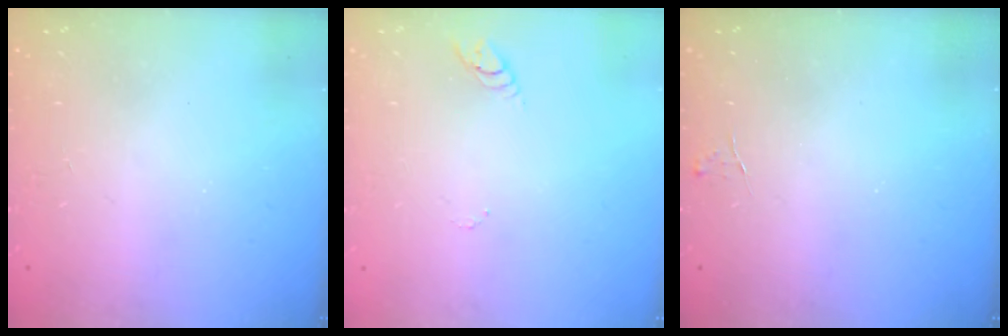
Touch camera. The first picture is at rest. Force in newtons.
{"total": 2.7, "press": 2.7, "slide": 0.2}
{"total": 3.3, "press": 3.3, "slide": 0.4}